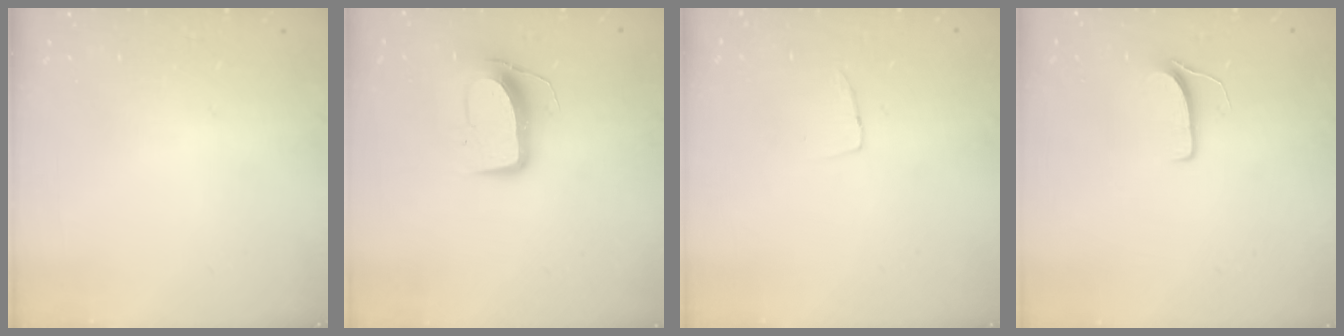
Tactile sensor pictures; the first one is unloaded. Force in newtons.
{"total": 10.5, "press": 10.5, "slide": 0.4}
{"total": 2.9, "press": 2.9, "slide": 0.1}
{"total": 5.9, "press": 5.9, "slide": 0.4}